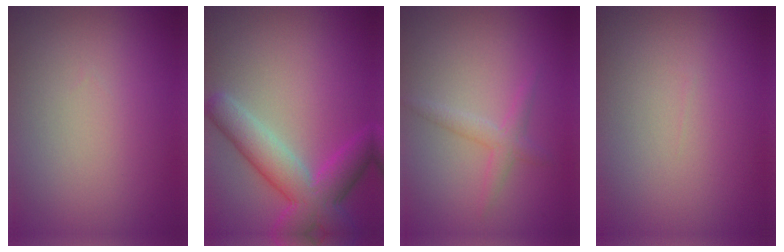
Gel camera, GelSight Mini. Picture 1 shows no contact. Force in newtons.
{"total": 6.5, "press": 6.5, "slide": 0.5}
{"total": 1.7, "press": 1.7, "slide": 0.1}
{"total": 0.0}